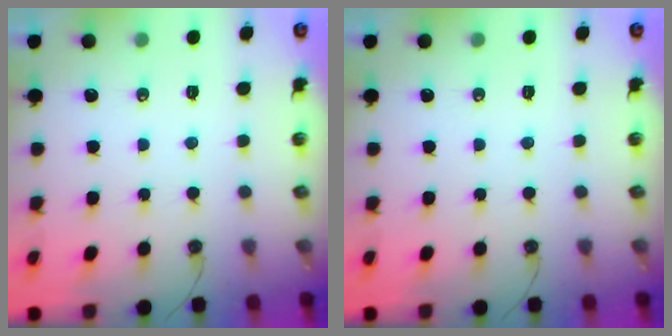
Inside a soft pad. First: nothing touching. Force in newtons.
{"total": 0.0}